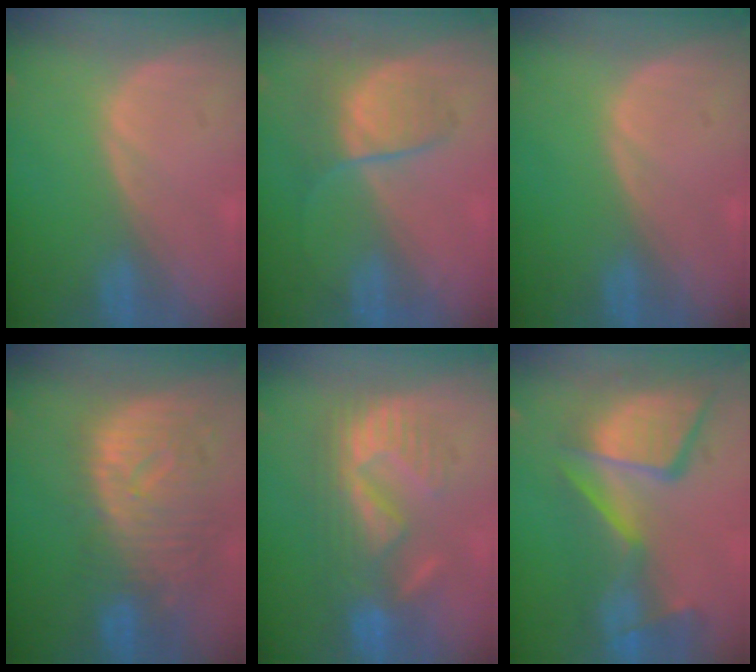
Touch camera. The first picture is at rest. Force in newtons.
{"total": 6.4, "press": 5.9, "slide": 2.3}
{"total": 0.0}
{"total": 11.5, "press": 9.9, "slide": 5.8}
{"total": 8.7, "press": 8.6, "slide": 1.5}
{"total": 13.4, "press": 11.3, "slide": 7.3}